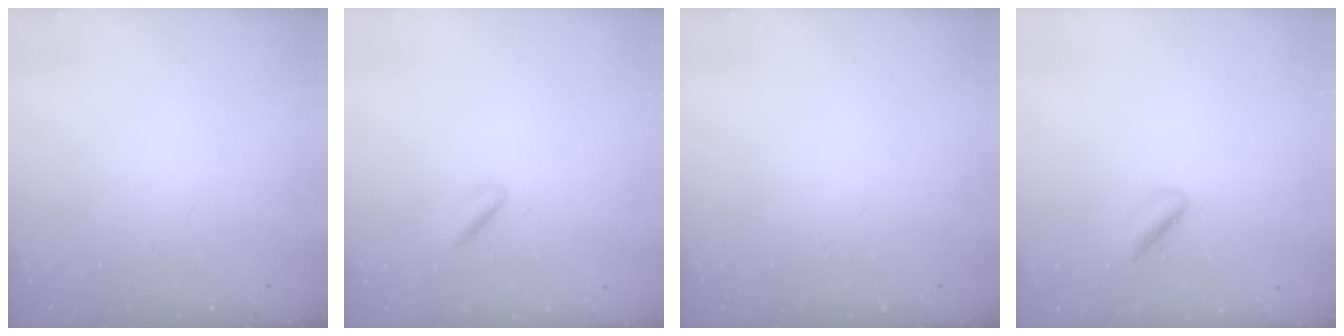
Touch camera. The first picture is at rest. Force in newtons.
{"total": 1.6, "press": 1.5, "slide": 0.6}
{"total": 0.0}
{"total": 2.0, "press": 2.0, "slide": 0.3}